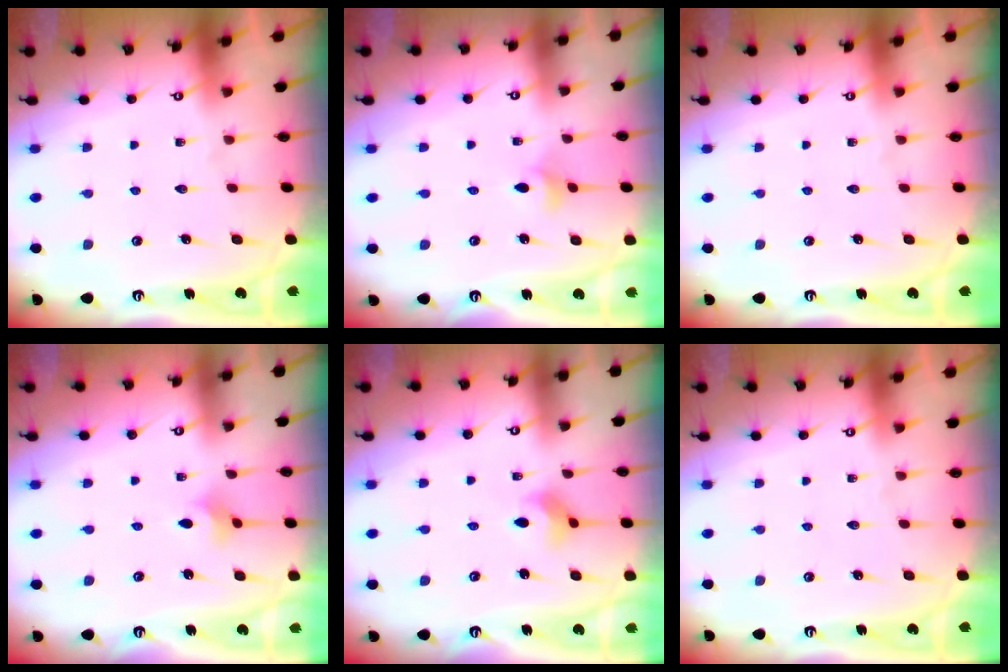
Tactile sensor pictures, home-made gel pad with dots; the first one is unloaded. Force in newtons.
{"total": 3.4, "press": 3.3, "slide": 0.6}
{"total": 0.0}
{"total": 2.6, "press": 2.6, "slide": 0.6}
{"total": 4.3, "press": 4.2, "slide": 0.8}
{"total": 0.0}